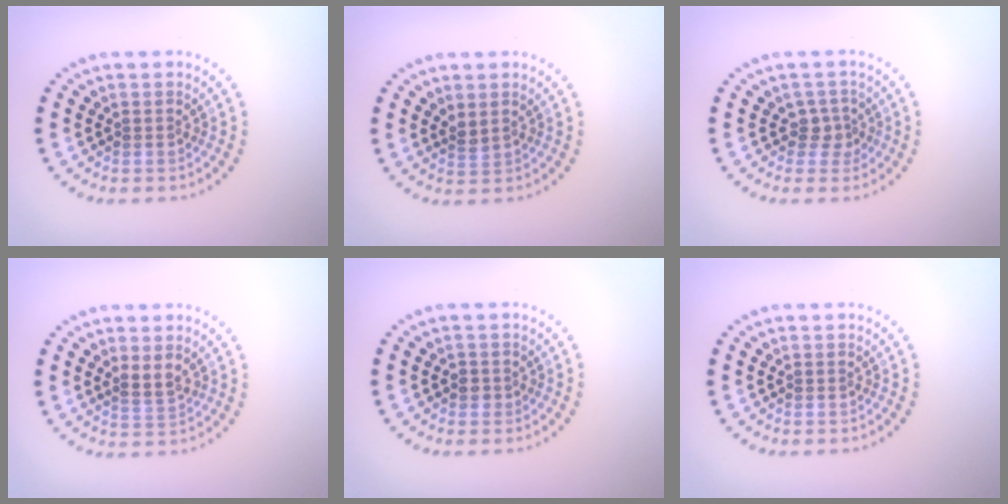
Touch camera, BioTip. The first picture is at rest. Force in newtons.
{"total": 1.0, "press": 0.8, "slide": 0.6}
{"total": 1.8, "press": 1.3, "slide": 1.2}
{"total": 1.7, "press": 1.4, "slide": 0.9}
{"total": 1.0, "press": 0.9, "slide": 0.4}
{"total": 0.0}